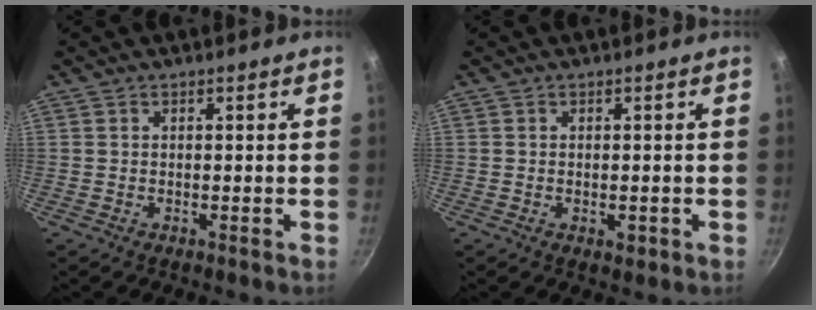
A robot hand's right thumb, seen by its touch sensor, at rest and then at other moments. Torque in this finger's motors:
{"motor_torque": [-0.49, 0.00, -0.37, 0.43, -0.12]}